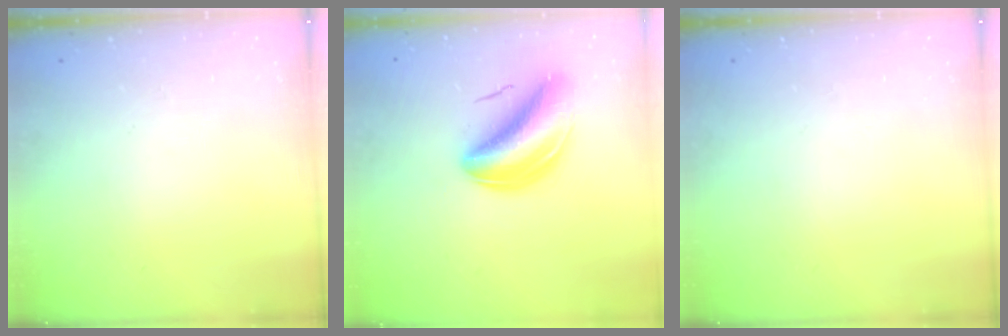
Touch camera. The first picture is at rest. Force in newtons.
{"total": 8.5, "press": 8.2, "slide": 2.3}
{"total": 0.0}